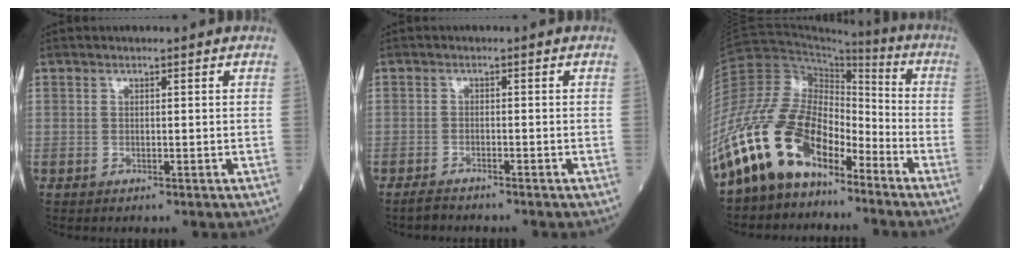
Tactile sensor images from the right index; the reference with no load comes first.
{"total": 1.9, "force": [-1.8, 0.2, 0.4], "torque": [-0.013, -0.003, -0.032]}
{"total": 16.7, "force": [-11.6, 7.7, 9.2], "torque": [-0.200, 0.033, -0.223]}